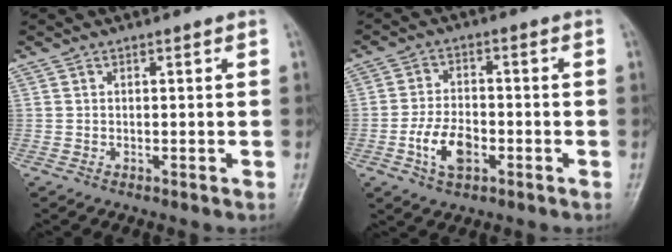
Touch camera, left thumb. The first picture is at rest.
{"total": 7.3, "force": [-2.7, 4.3, 5.3], "torque": [-0.095, 0.014, -0.051]}